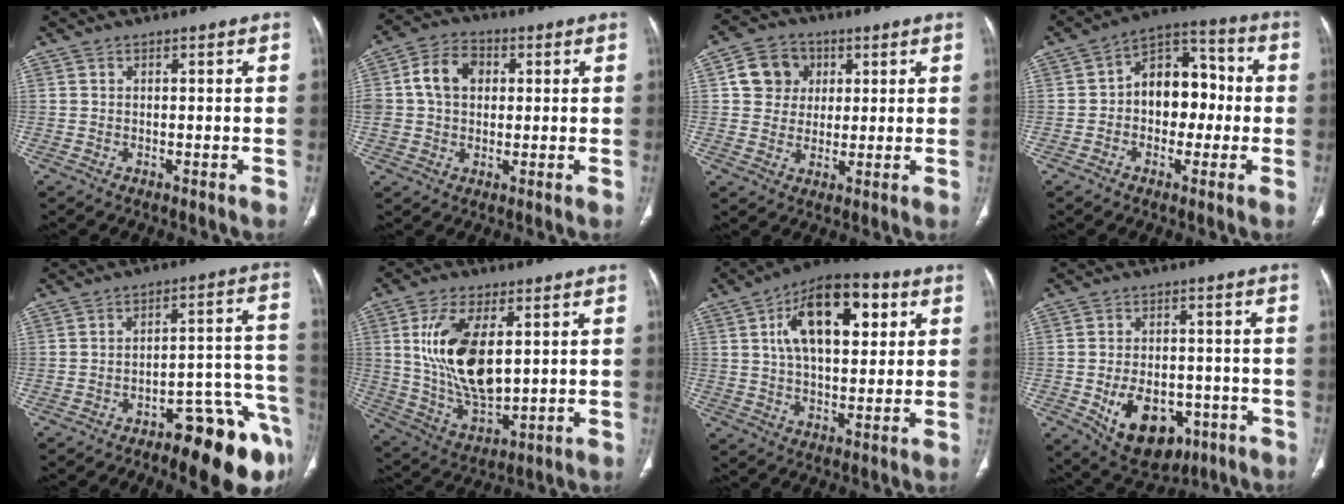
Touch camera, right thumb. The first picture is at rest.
{"total": 9.7, "force": [1.6, 7.5, 6.1], "torque": [-0.094, 0.016, 0.023]}
{"total": 8.5, "force": [2.3, 7.6, 3.1], "torque": [-0.023, -0.002, 0.035]}
{"total": 11.9, "force": [-0.6, 8.5, 8.3], "torque": [-0.073, 0.043, -0.022]}
{"total": 16.1, "force": [-10.5, 4.2, 11.4], "torque": [-0.078, 0.083, -0.145]}
{"total": 16.6, "force": [3.4, 8.6, 13.8], "torque": [-0.247, -0.020, 0.075]}
{"total": 17.8, "force": [5.6, 9.1, 14.2], "torque": [-0.195, 0.006, 0.085]}
{"total": 14.1, "force": [-5.2, 9.4, 9.1], "torque": [-0.110, 0.019, -0.060]}